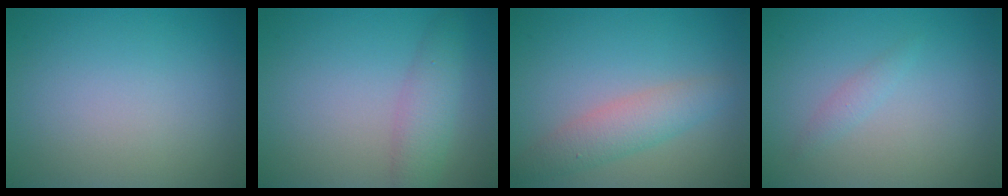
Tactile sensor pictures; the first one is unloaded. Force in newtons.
{"total": 2.9, "press": 2.9, "slide": 0.1}
{"total": 3.2, "press": 3.2, "slide": 0.1}
{"total": 0.9, "press": 0.9, "slide": 0.0}